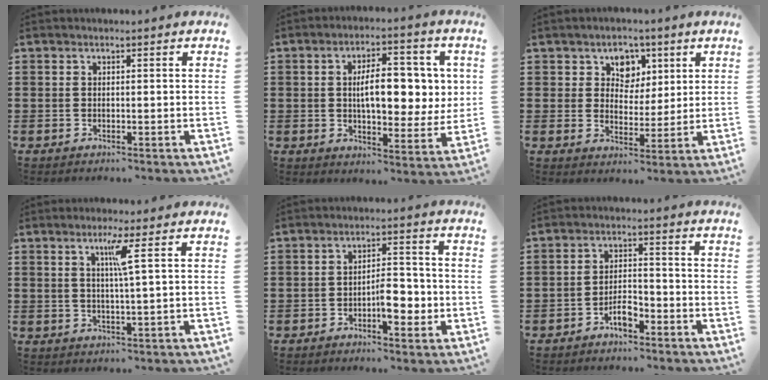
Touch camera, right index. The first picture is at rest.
{"total": 10.1, "force": [1.4, 4.4, 9.0], "torque": [-0.140, 0.003, 0.016]}
{"total": 5.2, "force": [2.4, 4.4, 1.3], "torque": [-0.036, 0.006, 0.038]}
{"total": 4.2, "force": [1.5, -0.6, 3.9], "torque": [-0.079, -0.004, 0.020]}
{"total": 5.5, "force": [-1.8, 2.4, 4.7], "torque": [-0.062, 0.002, -0.034]}
{"total": 3.6, "force": [-2.6, 1.3, 2.1], "torque": [-0.040, 0.009, -0.051]}